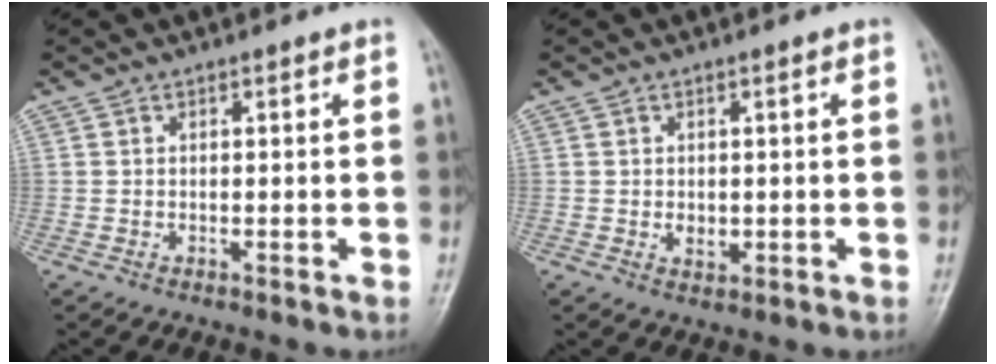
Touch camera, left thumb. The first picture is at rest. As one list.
[{"total": 2.3, "force": [-0.1, 1.7, 1.6], "torque": [-0.017, -0.003, 0.004]}]